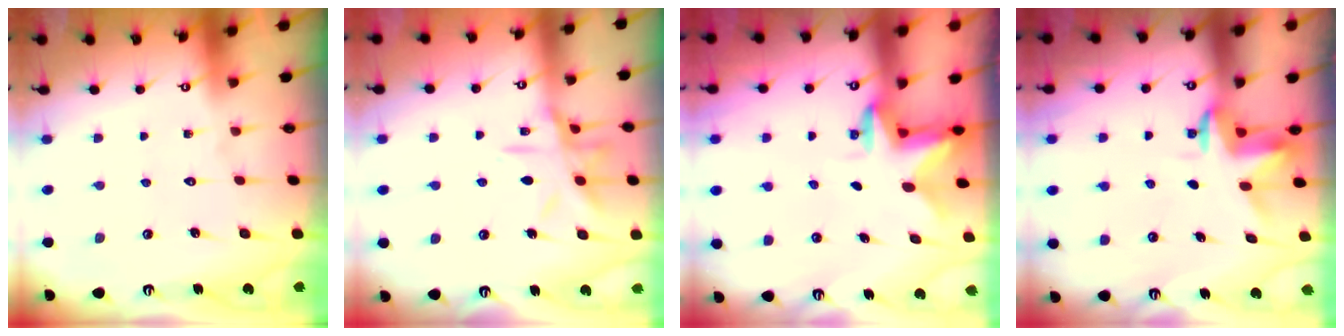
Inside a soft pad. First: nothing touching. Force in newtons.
{"total": 12.7, "press": 12.7, "slide": 0.8}
{"total": 2.5, "press": 2.5, "slide": 0.5}
{"total": 3.5, "press": 3.5, "slide": 0.2}